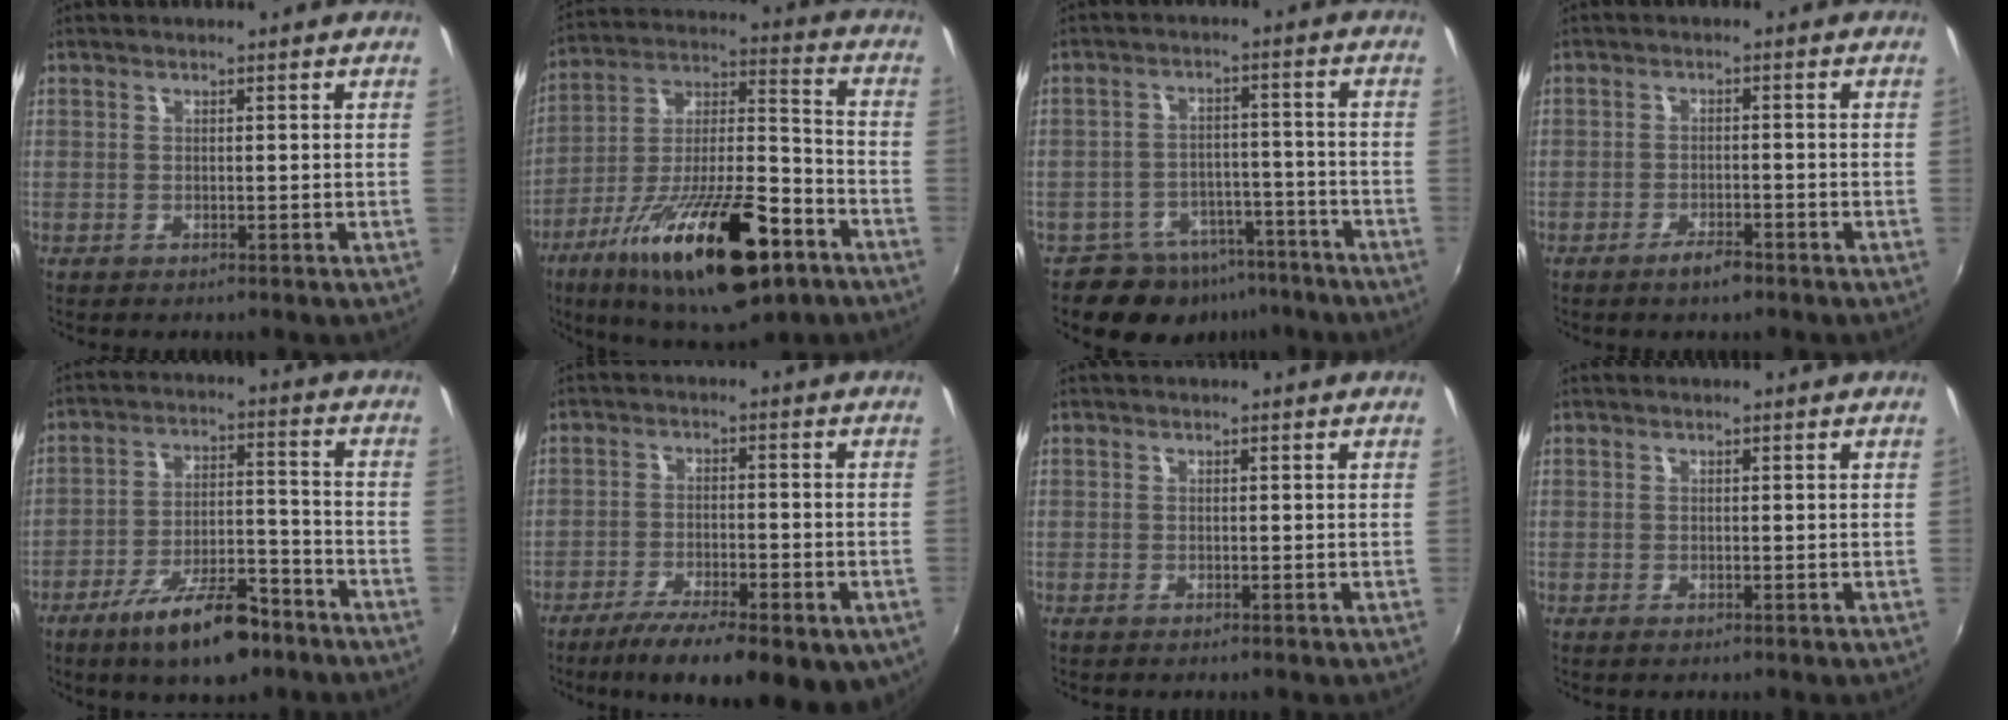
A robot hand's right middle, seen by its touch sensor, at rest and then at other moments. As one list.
[{"total": 26.1, "force": [-13.5, 8.5, 20.6], "torque": [-0.348, -0.028, -0.215]}, {"total": 10.5, "force": [-7.8, 6.3, 3.1], "torque": [-0.065, 0.018, -0.098]}, {"total": 3.1, "force": [-2.3, 0.9, 1.8], "torque": [-0.044, -0.001, -0.041]}, {"total": 13.8, "force": [-9.6, 4.3, 9.0], "torque": [-0.164, 0.000, -0.148]}, {"total": 17.3, "force": [-10.7, 5.7, 12.3], "torque": [-0.205, -0.041, -0.153]}, {"total": 0.0}, {"total": 0.0}]